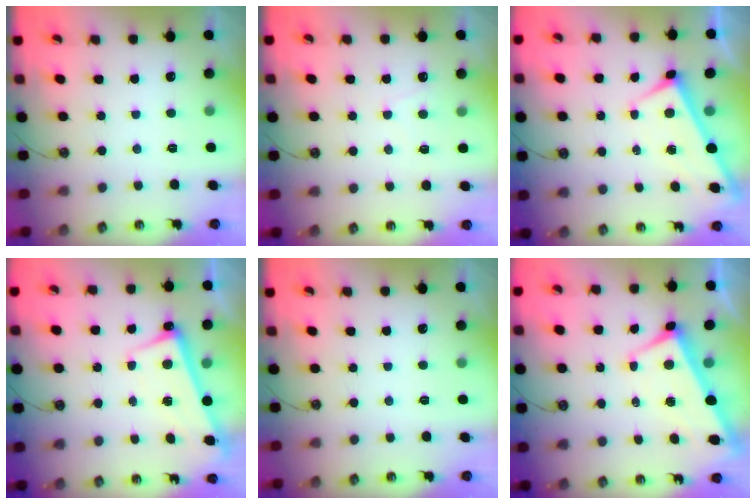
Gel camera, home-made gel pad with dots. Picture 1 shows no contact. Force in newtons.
{"total": 2.2, "press": 2.2, "slide": 0.3}
{"total": 1.8, "press": 1.8, "slide": 0.1}
{"total": 2.7, "press": 2.6, "slide": 0.8}
{"total": 0.0}
{"total": 2.7, "press": 2.5, "slide": 0.9}